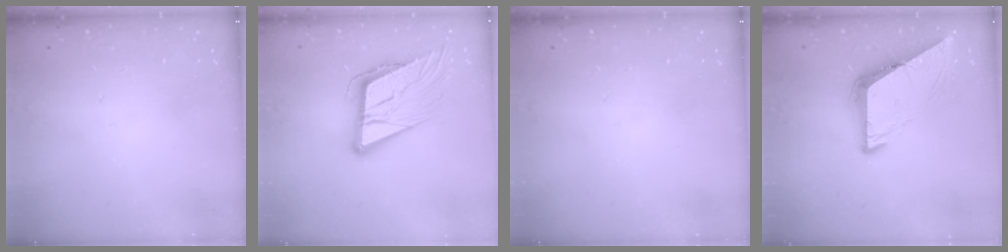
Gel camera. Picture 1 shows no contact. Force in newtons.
{"total": 15.0, "press": 14.6, "slide": 3.5}
{"total": 0.0}
{"total": 7.8, "press": 7.8, "slide": 0.6}